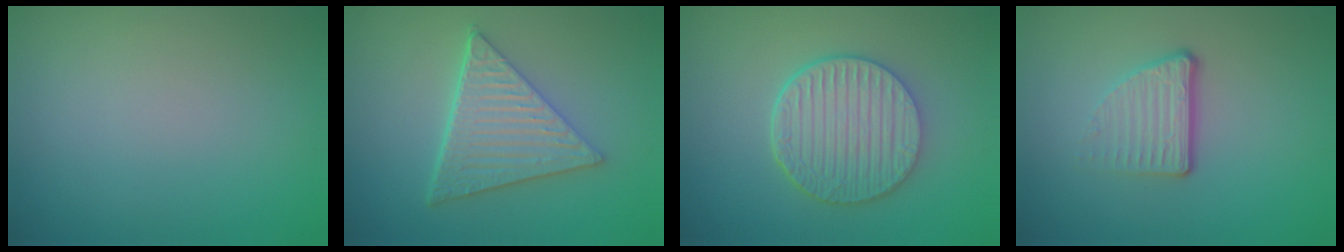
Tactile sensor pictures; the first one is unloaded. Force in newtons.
{"total": 5.9, "press": 4.4, "slide": 4.0}
{"total": 6.0, "press": 4.5, "slide": 4.0}
{"total": 3.5, "press": 2.3, "slide": 2.6}